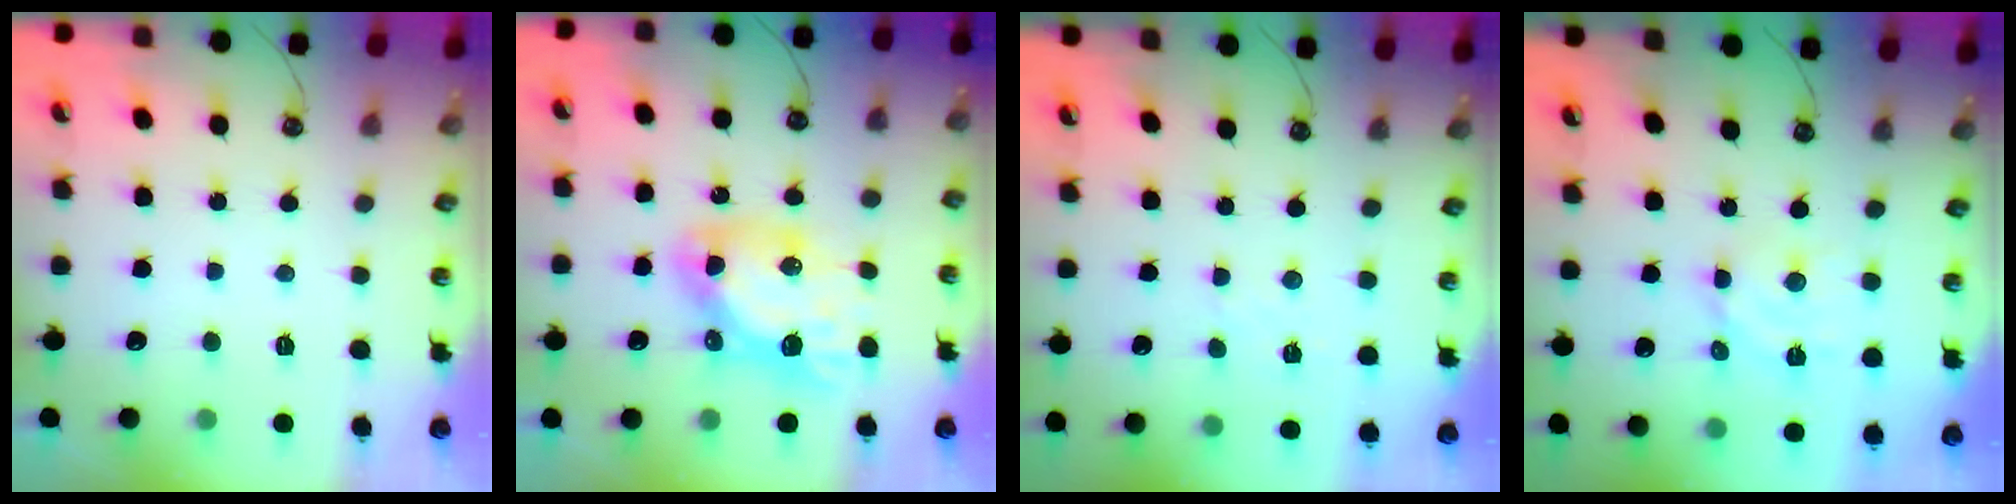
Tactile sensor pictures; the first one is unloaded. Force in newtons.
{"total": 13.4, "press": 13.3, "slide": 1.5}
{"total": 2.8, "press": 2.7, "slide": 0.5}
{"total": 7.5, "press": 7.4, "slide": 1.3}